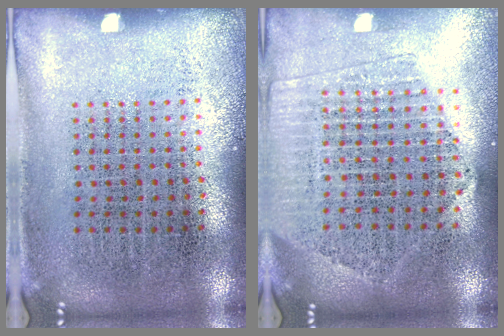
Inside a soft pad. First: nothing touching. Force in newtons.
{"total": 2.0, "press": 1.8, "slide": 0.9}